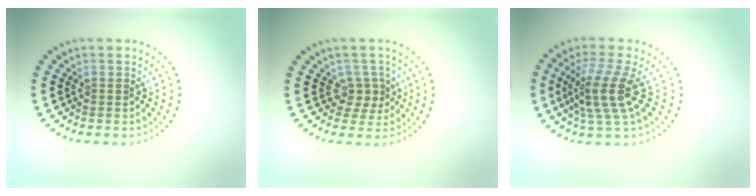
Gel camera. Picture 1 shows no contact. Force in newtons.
{"total": 1.8, "press": 1.4, "slide": 1.0}
{"total": 4.2, "press": 3.1, "slide": 2.8}